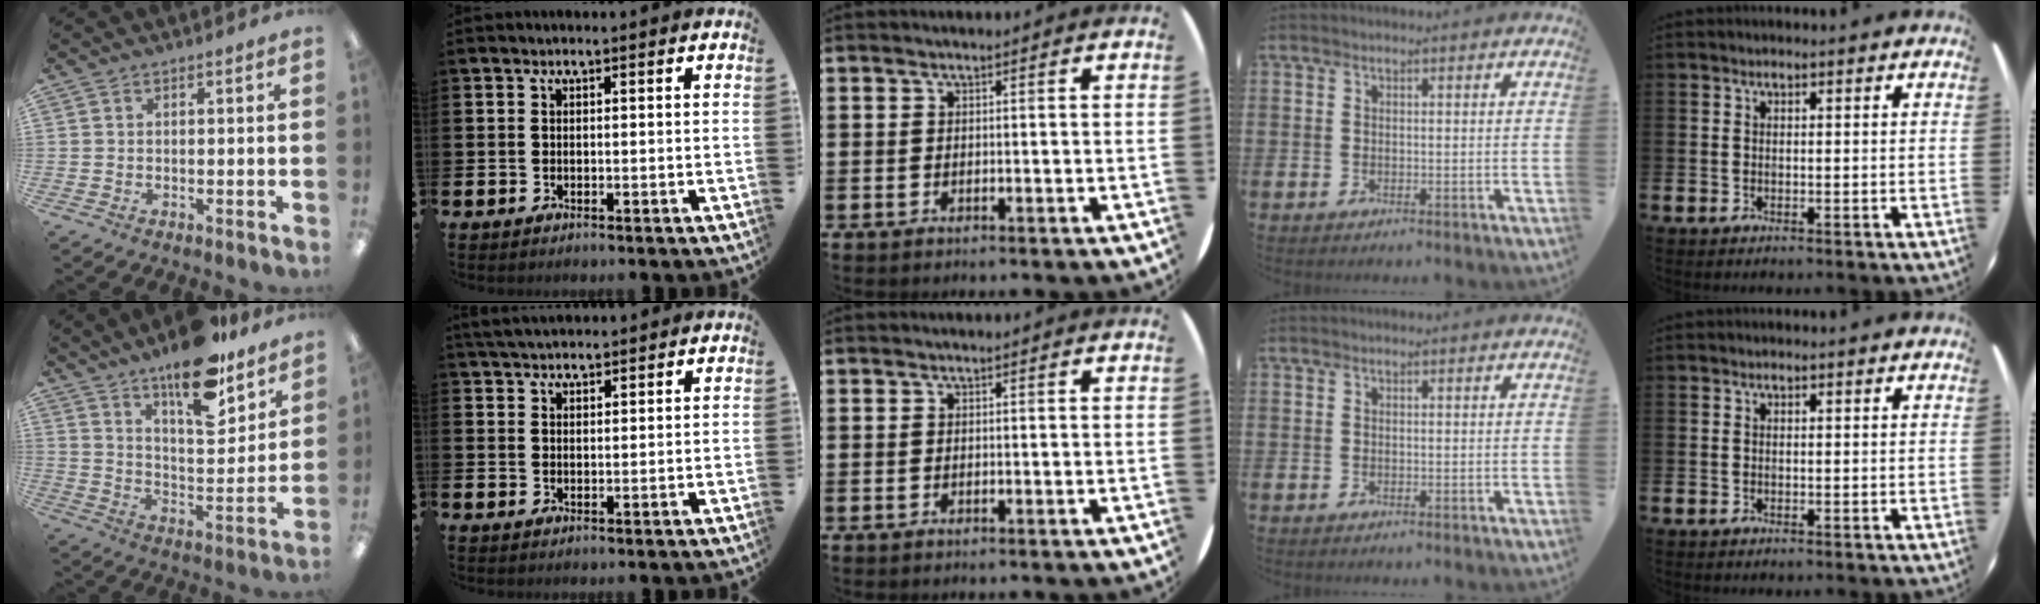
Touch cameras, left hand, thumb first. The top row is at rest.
{"thumb": {"total": 17.4, "force": [13.3, 5.7, 9.6], "torque": [-0.145, -0.089, 0.223]}, "index": {"total": 3.6, "force": [3.5, 0.7, 0.7], "torque": [-0.020, -0.012, 0.066]}}